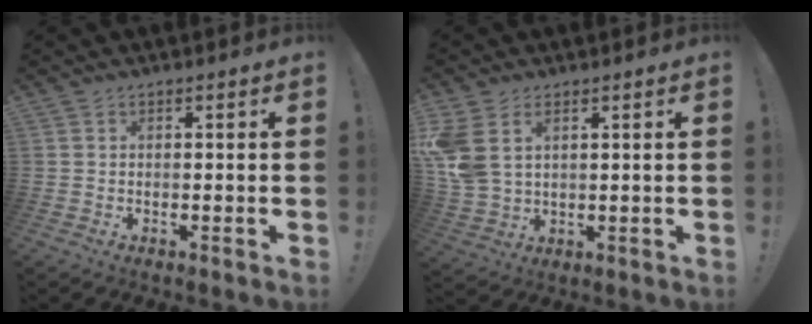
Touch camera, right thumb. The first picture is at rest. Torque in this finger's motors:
{"motor_torque": [0.19, 0.20, 0.15, 0.17, 0.27]}